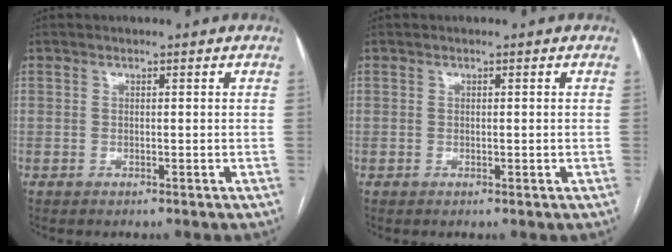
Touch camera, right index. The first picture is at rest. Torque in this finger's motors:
{"motor_torque": [0.36, 0.54, -0.02, 0.00]}